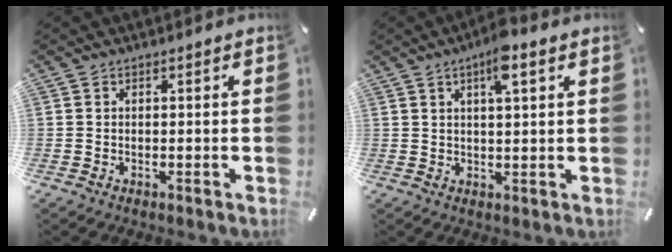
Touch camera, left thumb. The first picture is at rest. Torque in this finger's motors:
{"motor_torque": [1.30, 1.15, 0.83, -0.81, 0.22]}